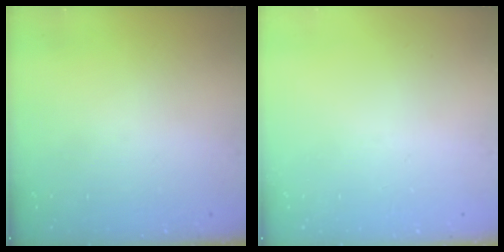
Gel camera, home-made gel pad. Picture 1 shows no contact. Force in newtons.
{"total": 0.0}